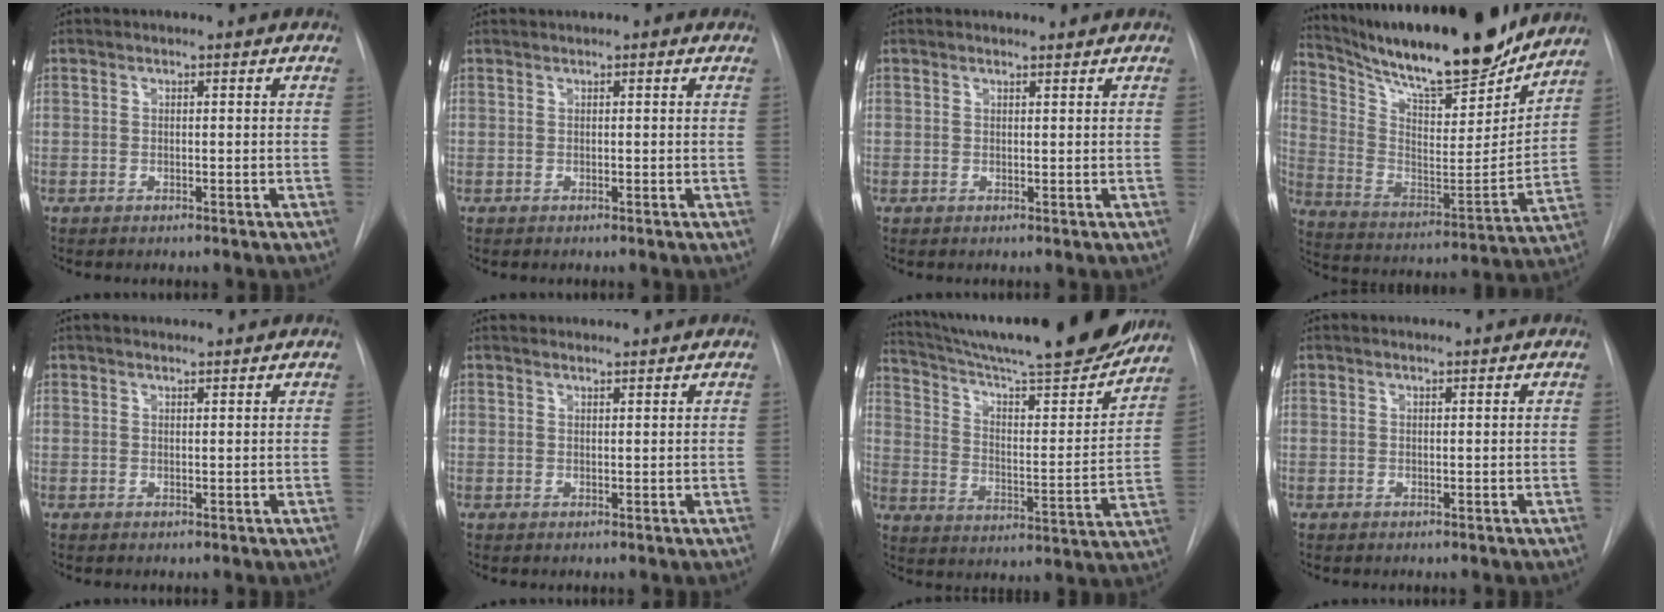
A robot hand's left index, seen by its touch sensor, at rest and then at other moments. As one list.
[{"total": 1.9, "force": [1.6, 0.4, 0.9], "torque": [-0.010, 0.024, 0.021]}, {"total": 1.2, "force": [1.2, 0.1, 0.1], "torque": [-0.009, 0.001, 0.020]}, {"total": 23.9, "force": [20.6, 3.7, 11.6], "torque": [-0.209, -0.024, 0.327]}, {"total": 4.3, "force": [4.0, 0.5, 1.5], "torque": [-0.018, 0.024, 0.055]}, {"total": 4.5, "force": [4.4, 0.6, 1.0], "torque": [-0.011, 0.027, 0.059]}, {"total": 26.8, "force": [23.8, 1.9, 12.2], "torque": [-0.200, -0.048, 0.339]}, {"total": 0.6, "force": [0.6, 0.0, 0.0], "torque": [-0.007, 0.000, 0.012]}]